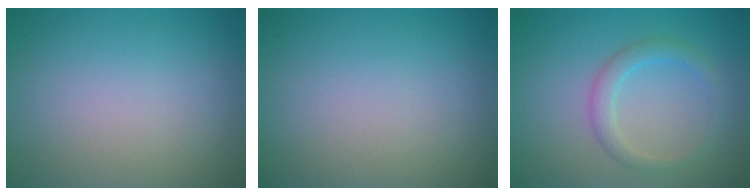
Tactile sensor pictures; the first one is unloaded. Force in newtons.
{"total": 0.0}
{"total": 2.2, "press": 2.2, "slide": 0.1}